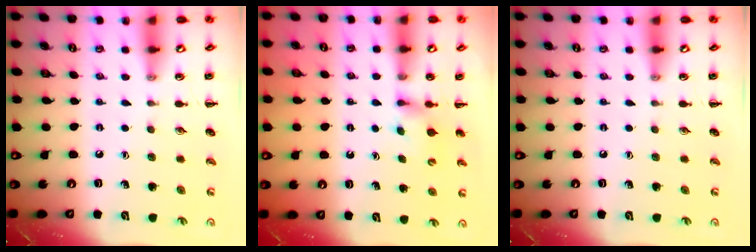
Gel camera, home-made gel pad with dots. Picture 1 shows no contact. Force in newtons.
{"total": 3.8, "press": 3.6, "slide": 1.2}
{"total": 0.0}